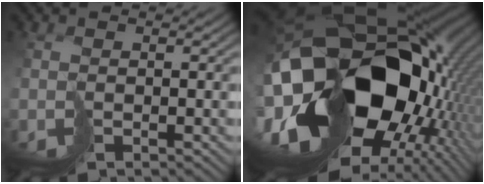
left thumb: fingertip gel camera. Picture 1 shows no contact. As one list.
[{"total": 20.9, "force": [-2.3, 14.8, 14.6], "torque": [-0.290, -0.038, -0.012]}]